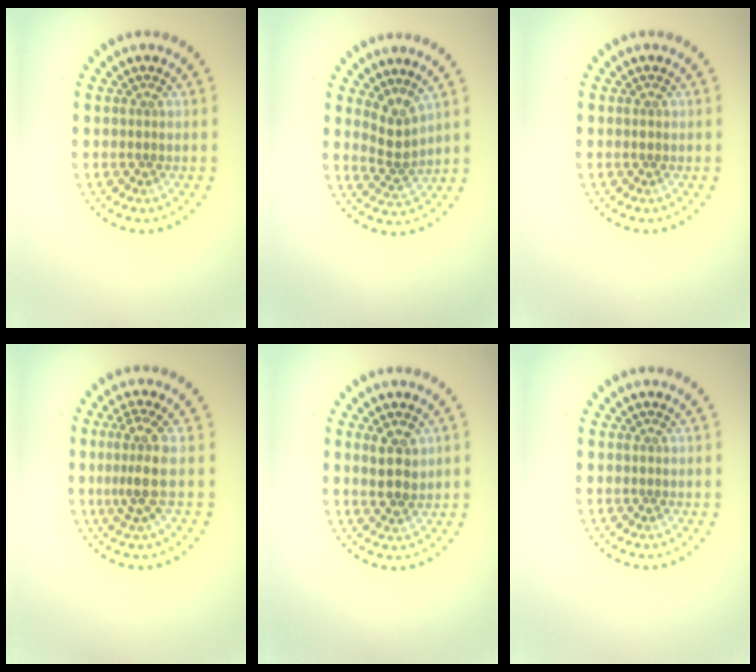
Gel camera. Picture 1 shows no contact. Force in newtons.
{"total": 2.6, "press": 1.8, "slide": 1.8}
{"total": 0.5, "press": 0.5, "slide": 0.1}
{"total": 2.9, "press": 2.2, "slide": 1.9}
{"total": 2.8, "press": 2.6, "slide": 0.9}
{"total": 0.0}